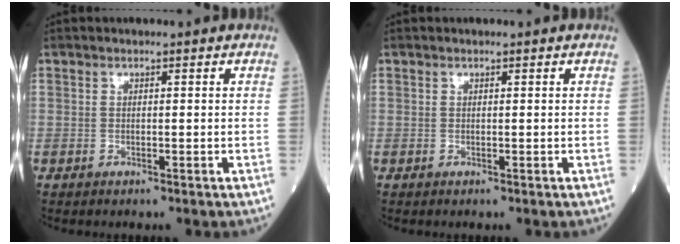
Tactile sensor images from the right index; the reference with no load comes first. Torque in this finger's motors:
{"motor_torque": [-0.06, 0.04, -0.02, -0.01]}